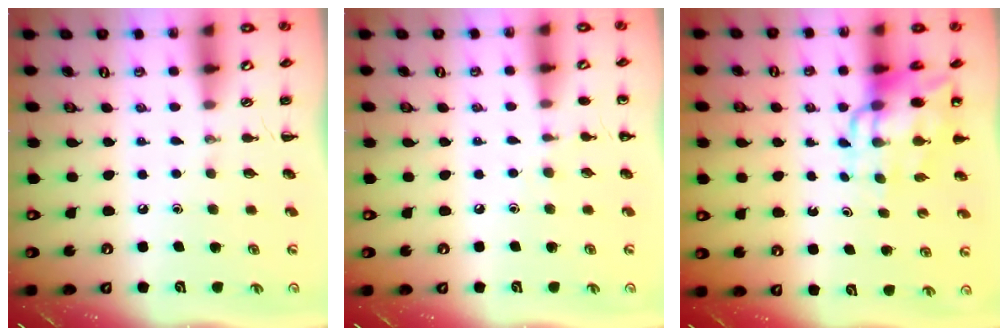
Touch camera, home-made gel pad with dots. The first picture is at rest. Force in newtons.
{"total": 4.7, "press": 4.4, "slide": 1.6}
{"total": 11.0, "press": 10.5, "slide": 3.4}